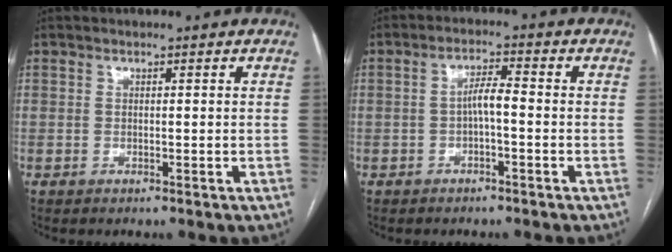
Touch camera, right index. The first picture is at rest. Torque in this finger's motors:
{"motor_torque": [0.75, -0.11, 0.32, 0.07]}